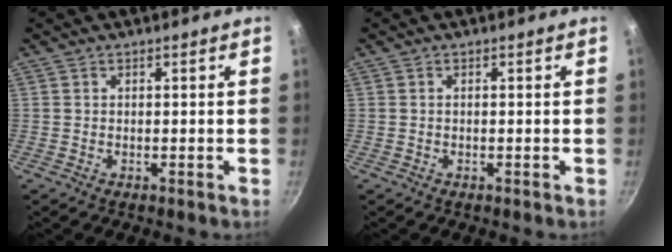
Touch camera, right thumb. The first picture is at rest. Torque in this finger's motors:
{"motor_torque": [-0.26, -0.01, -0.21, 0.12, 0.06]}